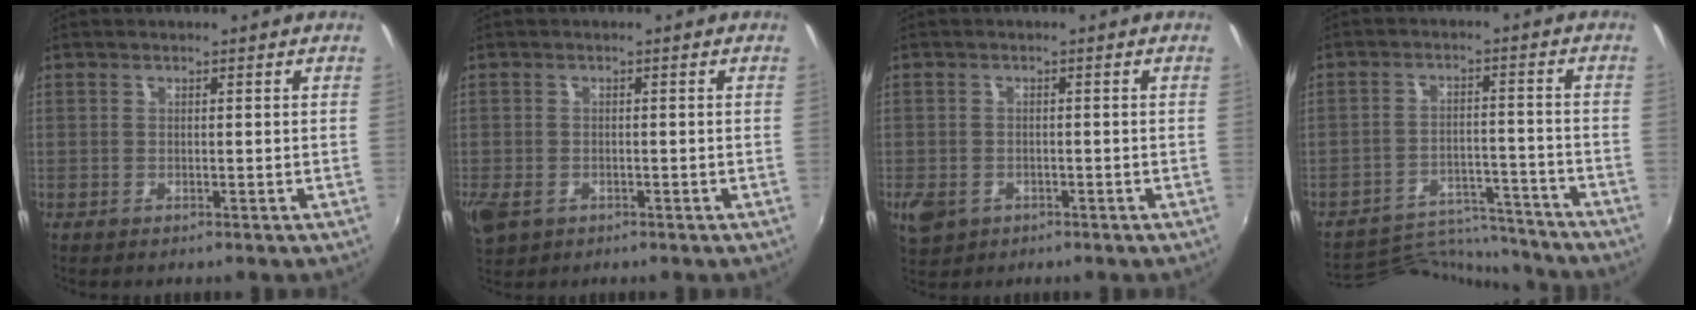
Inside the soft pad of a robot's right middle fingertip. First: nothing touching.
{"total": 5.7, "force": [-2.5, 3.8, 3.4], "torque": [-0.080, -0.018, -0.045]}
{"total": 5.4, "force": [-2.4, 4.1, 2.7], "torque": [-0.064, -0.011, -0.039]}
{"total": 14.6, "force": [-14.1, 2.4, 2.8], "torque": [-0.069, 0.013, -0.210]}